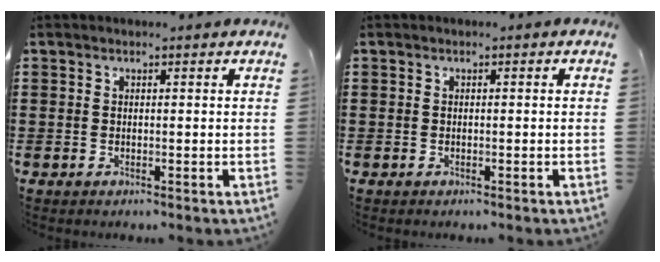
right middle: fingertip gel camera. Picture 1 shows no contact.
{"total": 0.0}